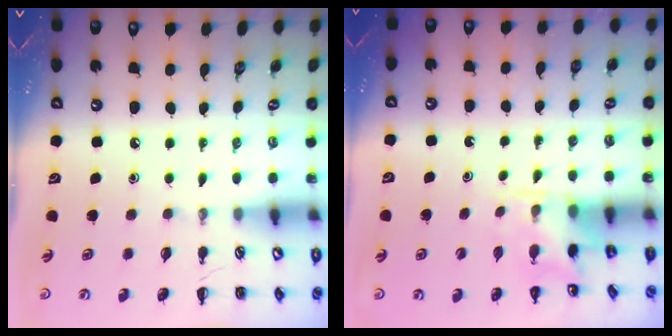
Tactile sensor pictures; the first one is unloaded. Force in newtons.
{"total": 4.5, "press": 4.3, "slide": 1.3}